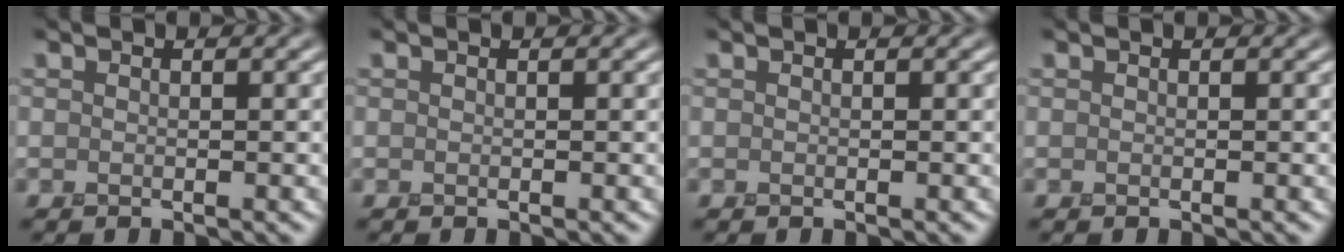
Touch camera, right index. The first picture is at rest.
{"total": 0.0}
{"total": 0.0}
{"total": 0.0}